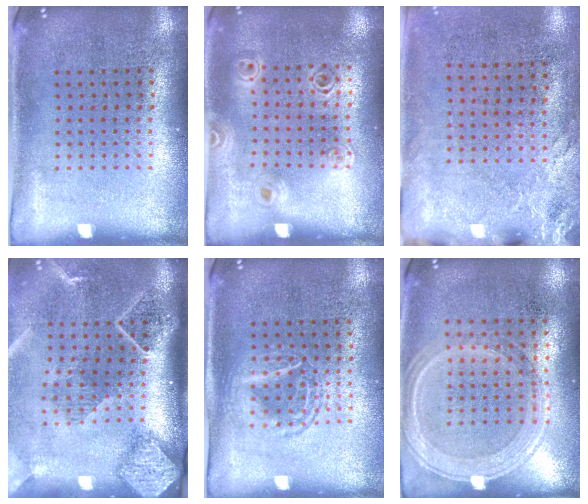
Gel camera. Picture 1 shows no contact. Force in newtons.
{"total": 1.0, "press": 1.0, "slide": 0.0}
{"total": 2.5, "press": 2.1, "slide": 1.5}
{"total": 2.7, "press": 2.0, "slide": 1.8}
{"total": 1.3, "press": 1.2, "slide": 0.5}
{"total": 1.2, "press": 1.2, "slide": 0.4}